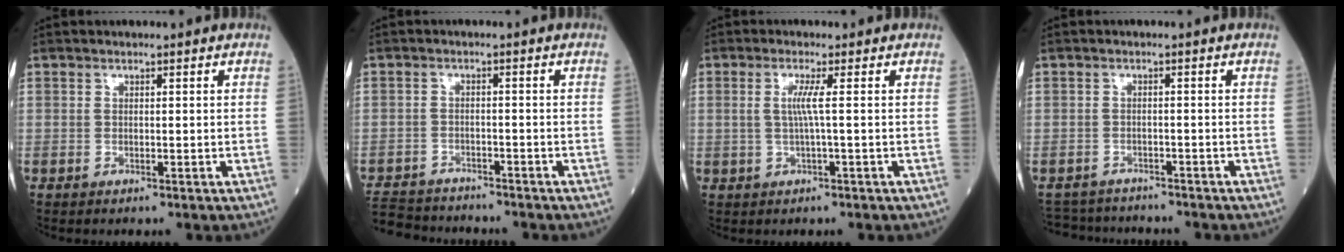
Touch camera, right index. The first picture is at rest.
{"total": 8.7, "force": [-8.2, 2.6, 1.4], "torque": [-0.030, -0.001, -0.134]}
{"total": 2.9, "force": [0.3, -0.5, 2.8], "torque": [-0.064, 0.000, 0.005]}
{"total": 5.8, "force": [-5.6, 1.7, 0.0], "torque": [0.003, 0.003, -0.086]}